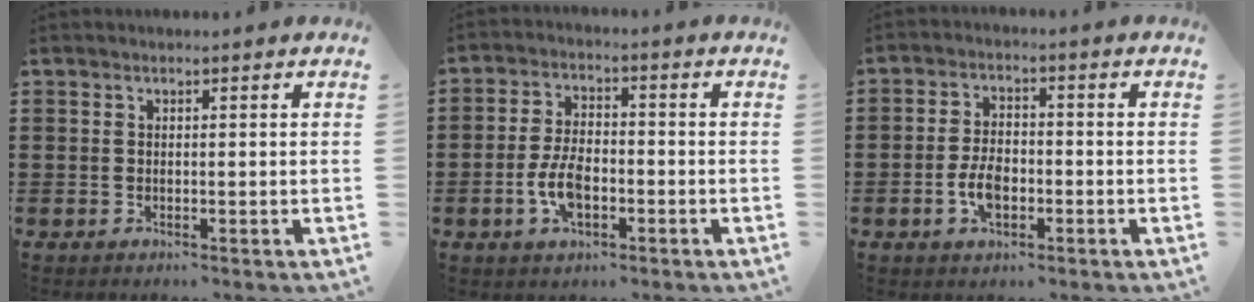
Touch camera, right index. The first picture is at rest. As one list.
[{"total": 6.5, "force": [-2.0, 3.4, 5.2], "torque": [-0.123, 0.000, -0.043]}, {"total": 5.1, "force": [-1.6, 2.9, 3.9], "torque": [-0.091, 0.001, -0.034]}]